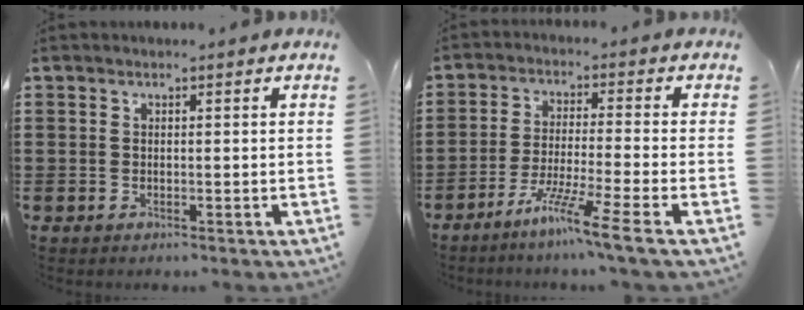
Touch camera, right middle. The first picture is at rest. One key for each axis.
{"total": 7.7, "fx": -5.6, "fy": -1.1, "fz": 5.2, "tx": -0.098, "ty": -0.014, "tz": -0.110}